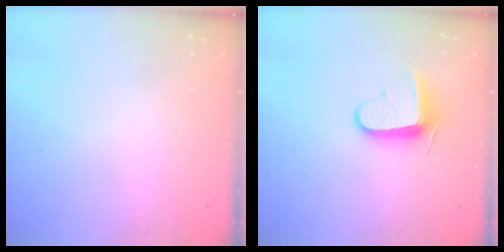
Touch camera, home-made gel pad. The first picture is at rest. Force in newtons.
{"total": 9.3, "press": 9.3, "slide": 0.6}